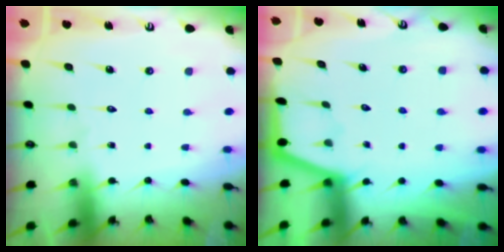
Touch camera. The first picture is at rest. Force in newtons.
{"total": 1.4, "press": 1.3, "slide": 0.3}